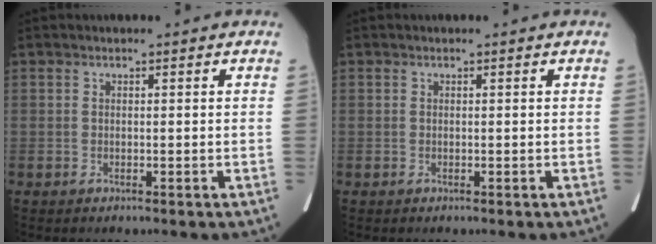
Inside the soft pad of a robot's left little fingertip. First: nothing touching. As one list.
[{"total": 0.0}]